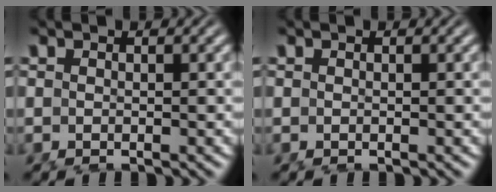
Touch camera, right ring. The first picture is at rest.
{"total": 0.0}